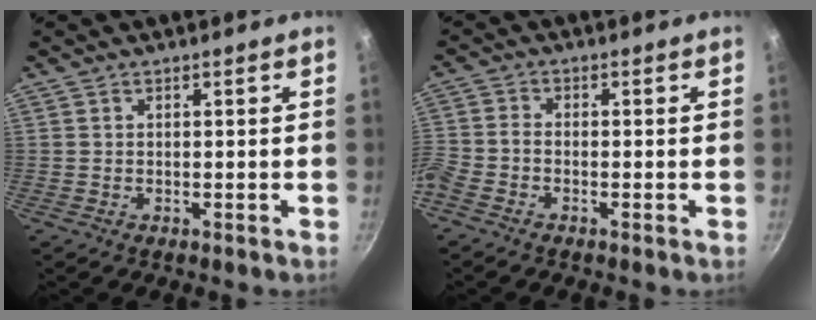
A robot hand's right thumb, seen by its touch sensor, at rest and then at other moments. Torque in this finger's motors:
{"motor_torque": [0.34, 0.32, 0.97, 0.51, 0.23]}